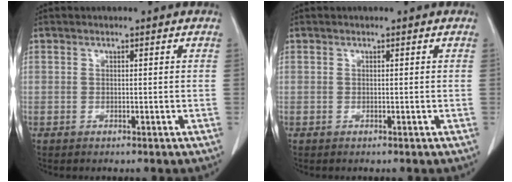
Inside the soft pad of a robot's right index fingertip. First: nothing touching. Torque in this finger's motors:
{"motor_torque": [0.00, 0.00, 0.00, 0.00]}